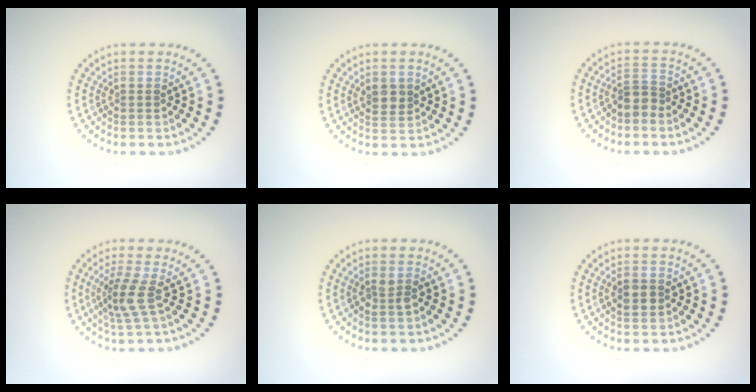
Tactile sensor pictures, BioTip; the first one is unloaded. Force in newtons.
{"total": 1.8, "press": 1.7, "slide": 0.7}
{"total": 2.0, "press": 1.7, "slide": 1.1}
{"total": 2.9, "press": 2.1, "slide": 1.9}
{"total": 1.1, "press": 1.1, "slide": 0.3}
{"total": 1.9, "press": 1.9, "slide": 0.2}